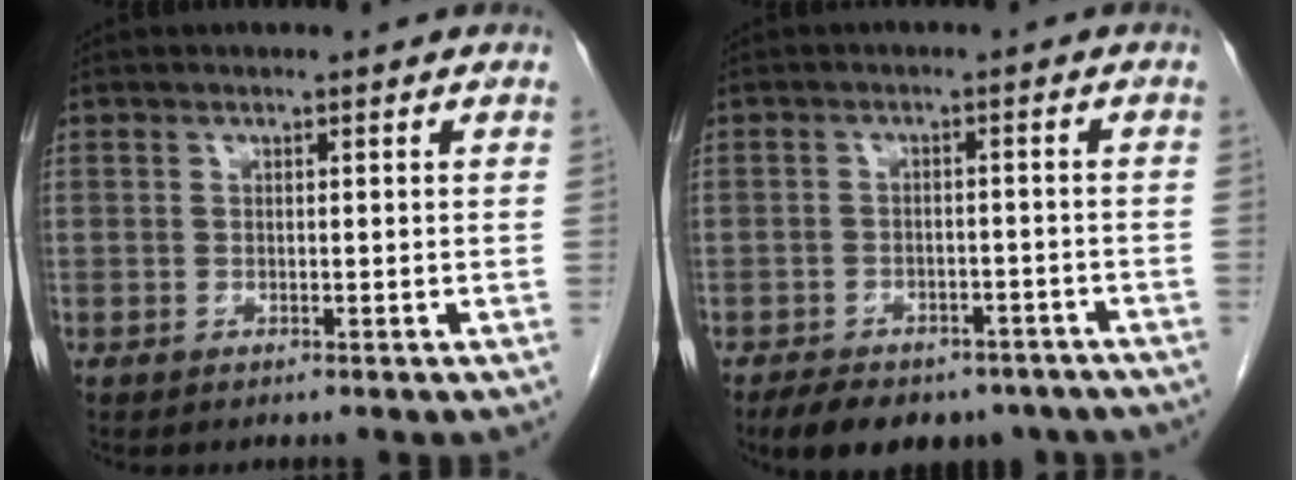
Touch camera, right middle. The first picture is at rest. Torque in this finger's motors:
{"motor_torque": [0.13, -0.12, 0.10, 0.06]}